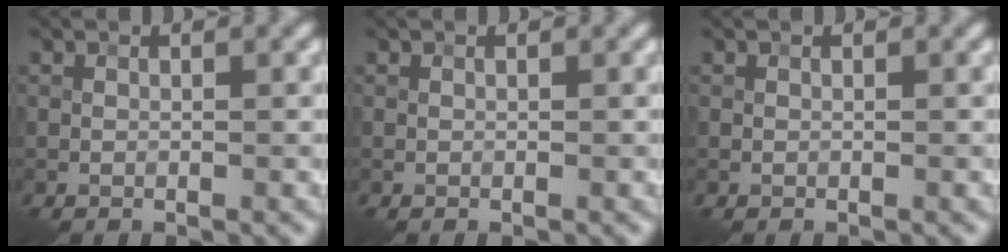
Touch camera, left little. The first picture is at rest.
{"total": 0.0}
{"total": 0.0}